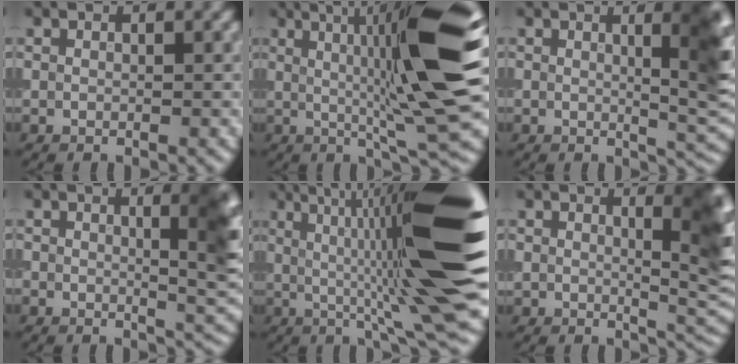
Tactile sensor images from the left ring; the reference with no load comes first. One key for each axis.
{"total": 13.0, "fx": 1.9, "fy": 2.0, "fz": 12.7, "tx": -0.176, "ty": 0.015, "tz": 0.025}
{"total": 6.4, "fx": 1.5, "fy": 1.6, "fz": 6.1, "tx": -0.062, "ty": 0.001, "tz": 0.022}
{"total": 5.8, "fx": 1.1, "fy": 1.6, "fz": 5.5, "tx": -0.054, "ty": 0.000, "tz": 0.013}
{"total": 14.1, "fx": 1.3, "fy": 2.3, "fz": 13.8, "tx": -0.193, "ty": 0.022, "tz": 0.015}
{"total": 6.0, "fx": 1.7, "fy": 1.9, "fz": 5.4, "tx": -0.065, "ty": -0.008, "tz": 0.027}